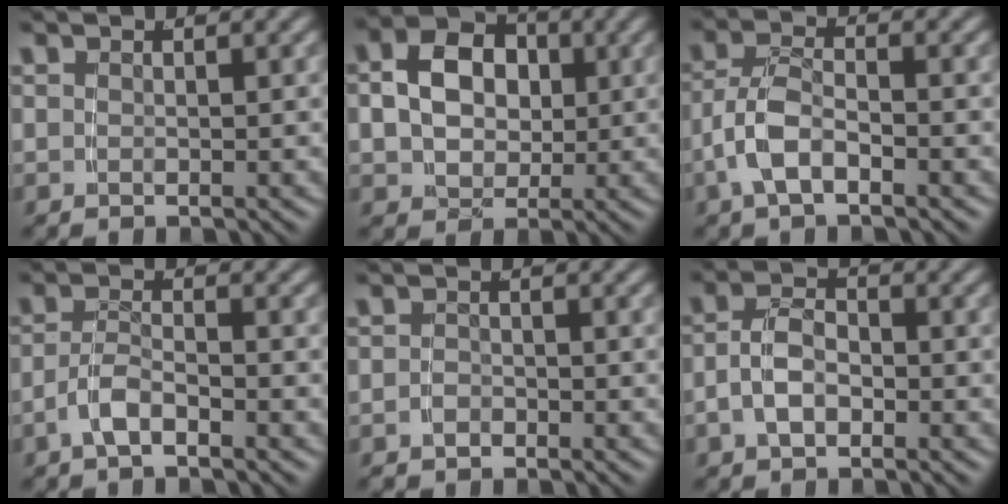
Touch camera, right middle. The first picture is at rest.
{"total": 7.0, "force": [1.0, 5.7, 4.0], "torque": [-0.077, -0.015, 0.021]}
{"total": 3.9, "force": [-1.6, 2.2, 2.8], "torque": [-0.064, -0.012, -0.024]}
{"total": 2.3, "force": [-1.8, 0.4, 1.4], "torque": [-0.025, -0.003, -0.032]}
{"total": 1.0, "force": [-1.0, 0.2, 0.0], "torque": [-0.006, -0.010, -0.013]}
{"total": 3.6, "force": [-1.2, 2.4, 2.5], "torque": [-0.057, -0.011, -0.018]}